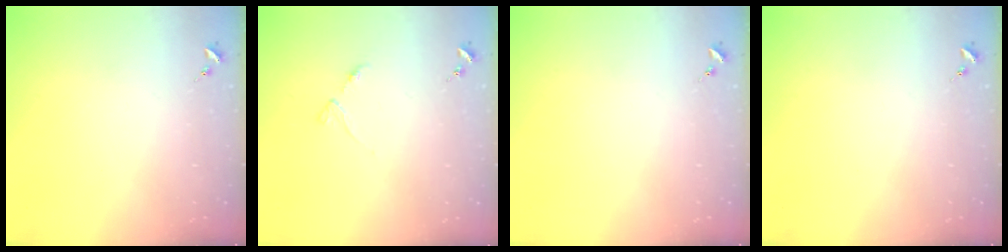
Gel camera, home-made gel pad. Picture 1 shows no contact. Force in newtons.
{"total": 3.5, "press": 3.5, "slide": 0.4}
{"total": 0.0}
{"total": 0.0}